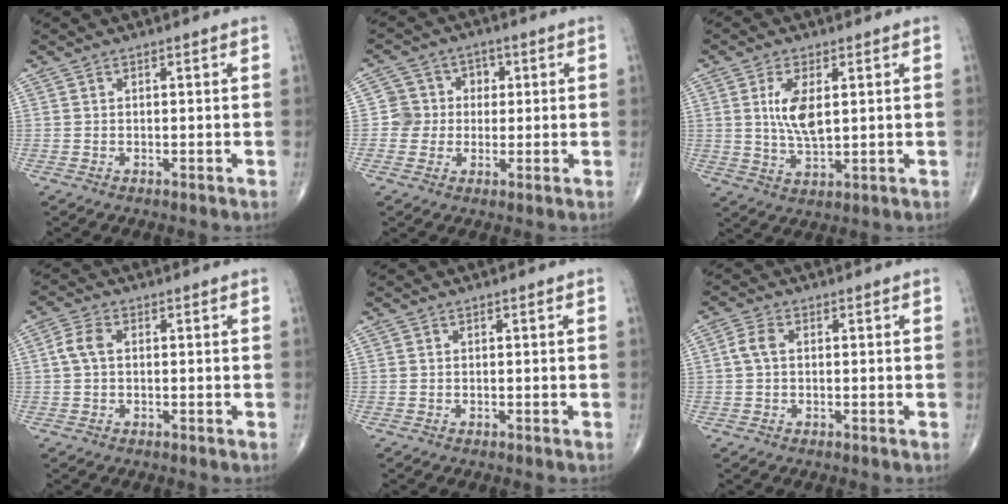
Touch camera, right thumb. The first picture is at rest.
{"total": 5.8, "force": [0.3, 5.7, 0.7], "torque": [0.035, 0.015, -0.004]}
{"total": 7.3, "force": [1.6, 3.1, 6.3], "torque": [-0.123, -0.013, 0.036]}
{"total": 3.4, "force": [0.4, 2.1, 2.7], "torque": [-0.063, 0.009, 0.004]}
{"total": 0.0}
{"total": 2.9, "force": [0.3, 1.7, 2.3], "torque": [-0.052, 0.008, 0.003]}